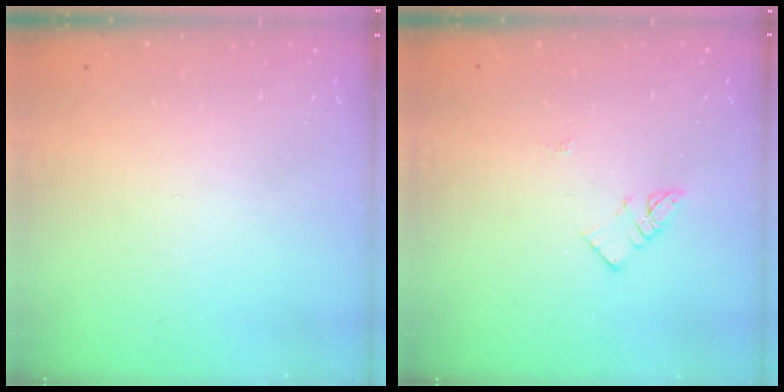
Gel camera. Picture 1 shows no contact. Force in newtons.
{"total": 3.1, "press": 3.1, "slide": 0.3}